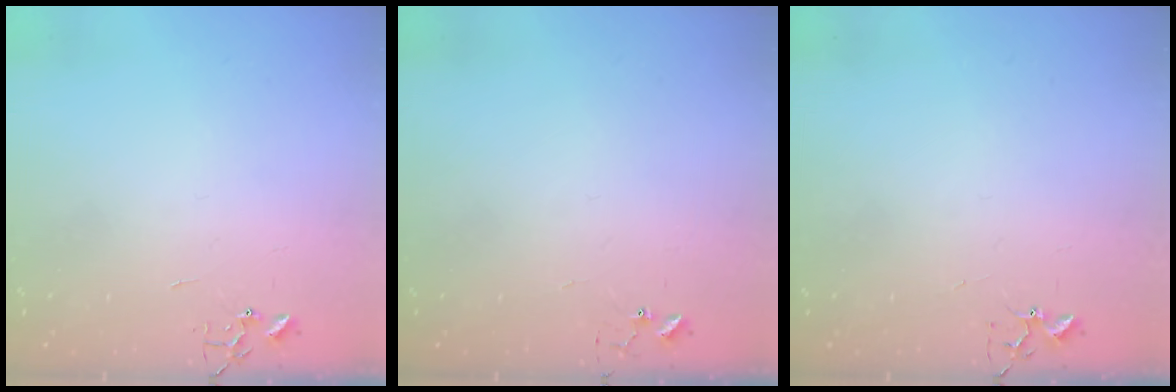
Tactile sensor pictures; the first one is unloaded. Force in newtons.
{"total": 5.2, "press": 5.2, "slide": 0.4}
{"total": 4.2, "press": 4.2, "slide": 0.7}